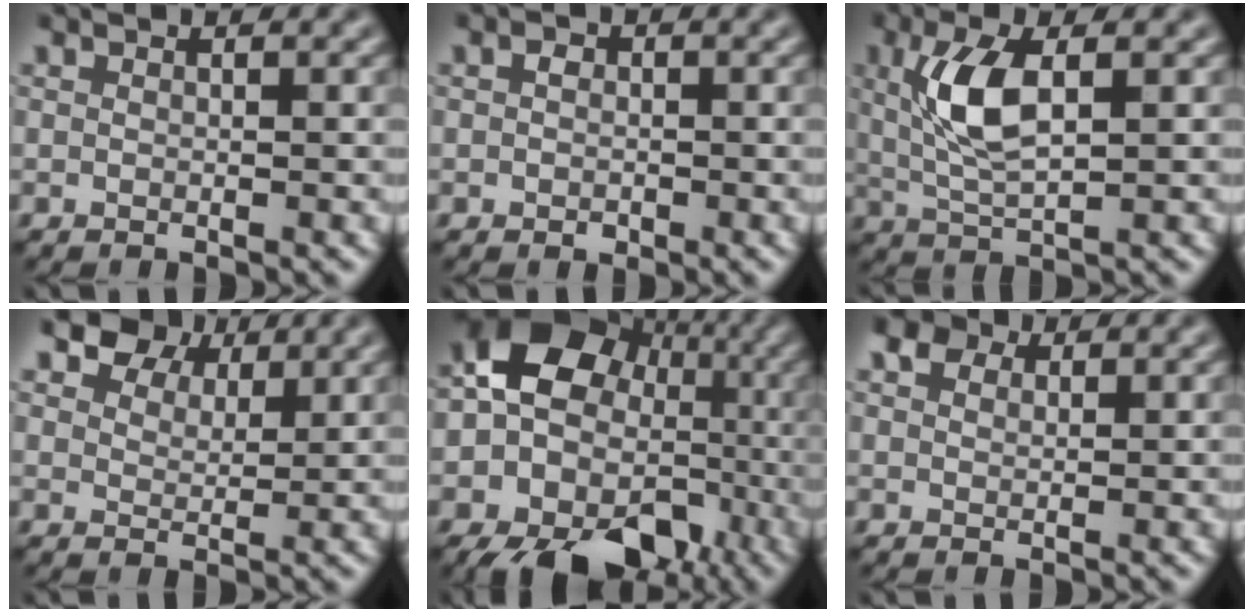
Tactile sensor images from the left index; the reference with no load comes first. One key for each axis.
{"total": 1.2, "fx": -0.2, "fy": 1.0, "fz": 0.6, "tx": -0.009, "ty": -0.003, "tz": -0.005}
{"total": 5.3, "fx": 1.0, "fy": 2.0, "fz": 4.8, "tx": -0.101, "ty": 0.008, "tz": 0.019}
{"total": 5.1, "fx": 4.0, "fy": 2.6, "fz": 1.8, "tx": -0.042, "ty": 0.003, "tz": 0.070}
{"total": 14.3, "fx": -2.8, "fy": 12.2, "fz": 6.9, "tx": -0.103, "ty": -0.008, "tz": -0.073}
{"total": 2.8, "fx": 1.8, "fy": 1.8, "fz": 1.3, "tx": -0.030, "ty": 0.008, "tz": 0.022}